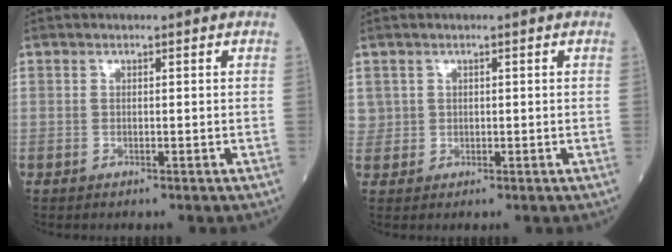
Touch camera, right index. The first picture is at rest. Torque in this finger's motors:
{"motor_torque": [1.06, -0.03, 0.50, 0.18]}